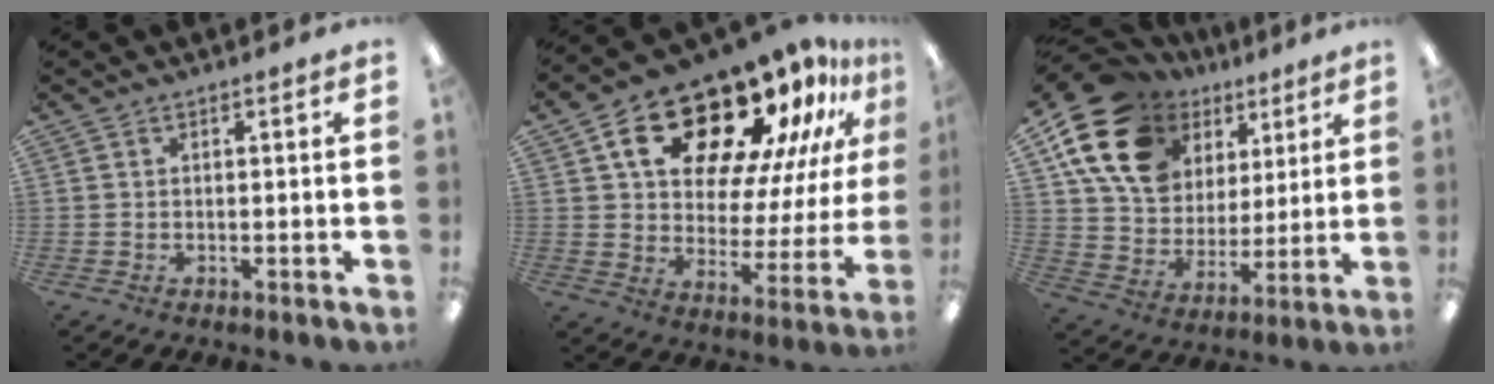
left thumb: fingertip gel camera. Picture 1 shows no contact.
{"total": 21.7, "force": [15.4, 9.9, 11.8], "torque": [-0.188, -0.104, 0.259]}
{"total": 20.0, "force": [10.3, 14.3, 9.6], "torque": [-0.193, -0.036, 0.196]}